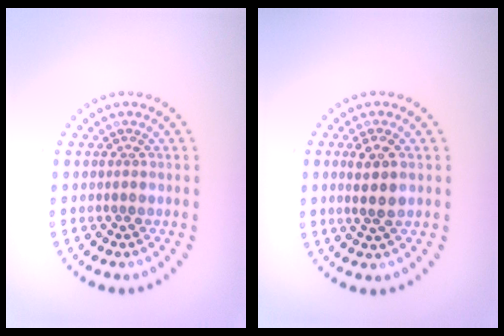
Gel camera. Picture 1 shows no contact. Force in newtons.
{"total": 2.7, "press": 2.5, "slide": 0.8}